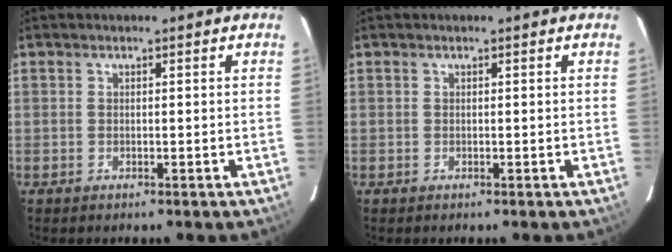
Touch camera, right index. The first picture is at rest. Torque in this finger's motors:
{"motor_torque": [0.00, 0.00, 0.01, 0.00]}